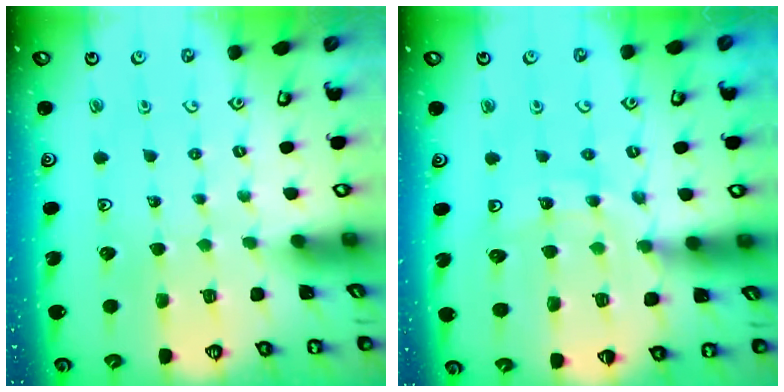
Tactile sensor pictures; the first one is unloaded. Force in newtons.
{"total": 12.6, "press": 12.2, "slide": 3.1}